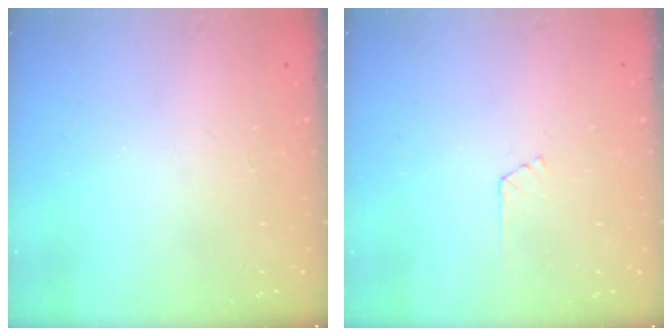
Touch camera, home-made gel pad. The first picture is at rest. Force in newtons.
{"total": 2.4, "press": 2.4, "slide": 0.3}